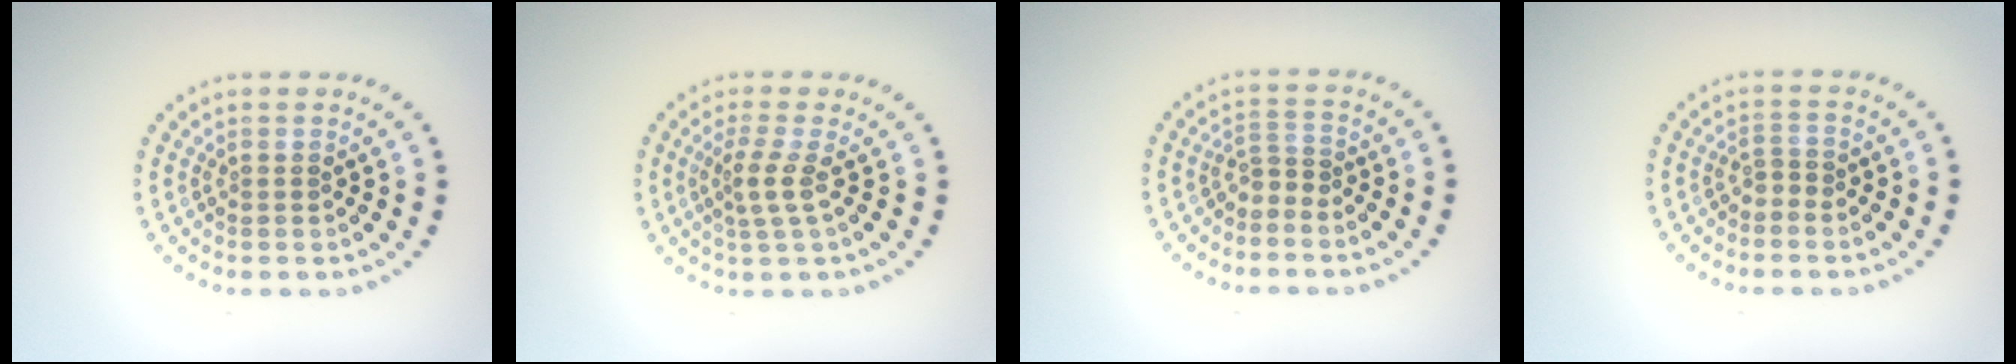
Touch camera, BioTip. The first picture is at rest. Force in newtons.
{"total": 2.3, "press": 1.7, "slide": 1.6}
{"total": 1.5, "press": 1.0, "slide": 1.1}
{"total": 0.9, "press": 0.7, "slide": 0.5}